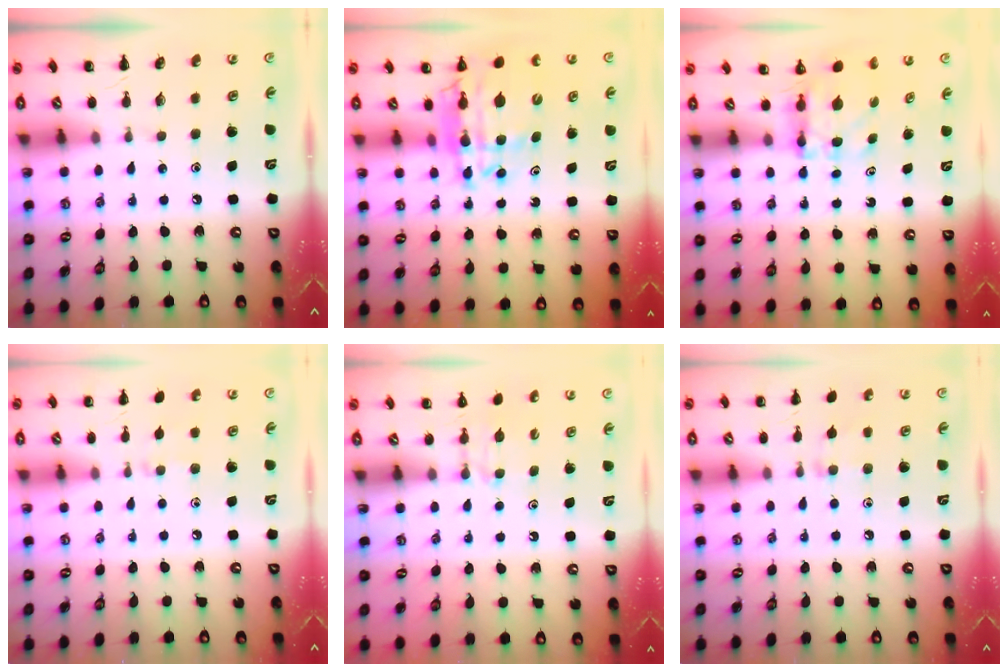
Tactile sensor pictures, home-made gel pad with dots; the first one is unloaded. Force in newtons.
{"total": 14.2, "press": 13.7, "slide": 3.8}
{"total": 6.0, "press": 5.9, "slide": 0.8}
{"total": 4.8, "press": 4.5, "slide": 1.7}
{"total": 4.4, "press": 4.1, "slide": 1.5}
{"total": 6.6, "press": 6.3, "slide": 2.0}